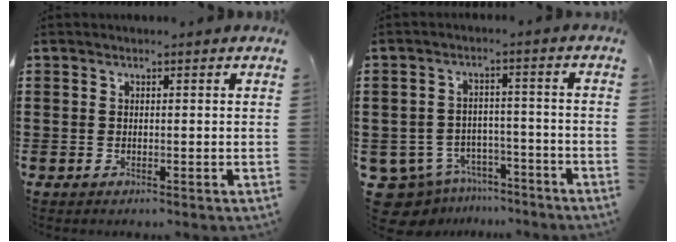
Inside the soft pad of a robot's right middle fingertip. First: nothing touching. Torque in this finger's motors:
{"motor_torque": [-0.16, -0.15, -0.12, -0.04]}